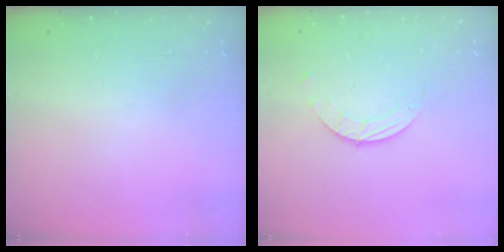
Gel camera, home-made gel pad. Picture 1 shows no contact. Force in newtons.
{"total": 2.7, "press": 2.7, "slide": 0.3}